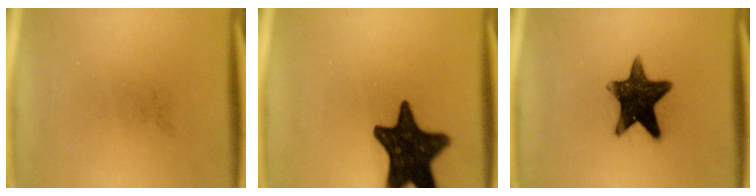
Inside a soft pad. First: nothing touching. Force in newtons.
{"total": 18.2}
{"total": 14.1}